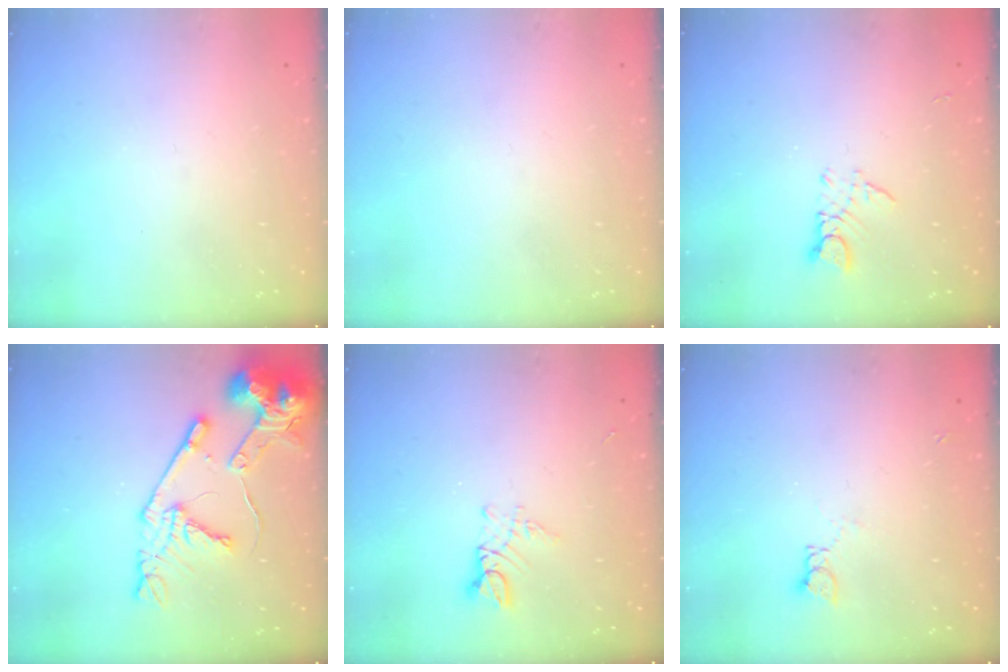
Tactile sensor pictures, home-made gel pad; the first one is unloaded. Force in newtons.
{"total": 0.0}
{"total": 3.2, "press": 3.2, "slide": 0.3}
{"total": 16.8, "press": 16.7, "slide": 1.7}
{"total": 3.3, "press": 3.3, "slide": 0.2}
{"total": 2.2, "press": 2.2, "slide": 0.3}